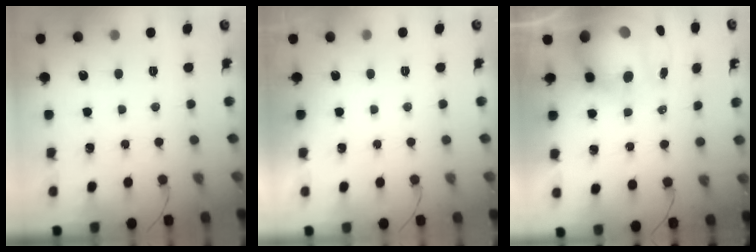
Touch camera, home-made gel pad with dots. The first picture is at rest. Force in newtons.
{"total": 0.0}
{"total": 17.8, "press": 17.2, "slide": 4.5}